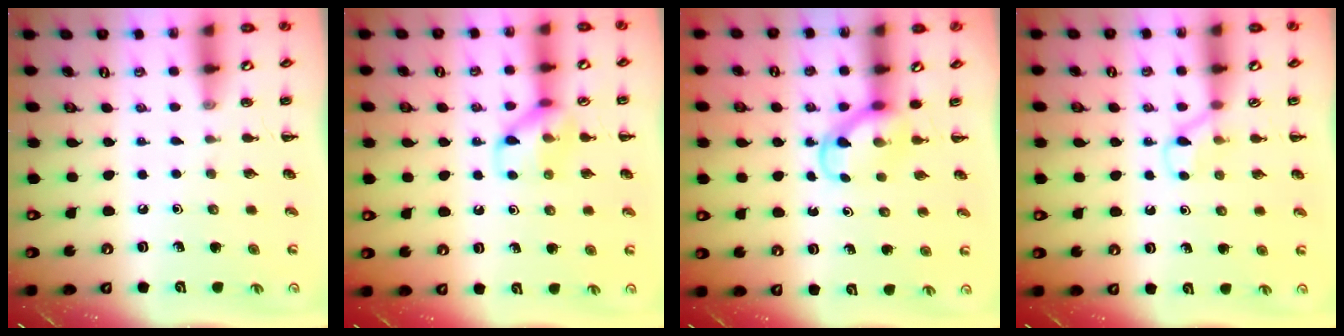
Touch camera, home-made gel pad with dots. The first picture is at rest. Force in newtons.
{"total": 9.5, "press": 9.5, "slide": 0.2}
{"total": 3.8, "press": 3.6, "slide": 1.2}
{"total": 3.7, "press": 3.4, "slide": 1.4}